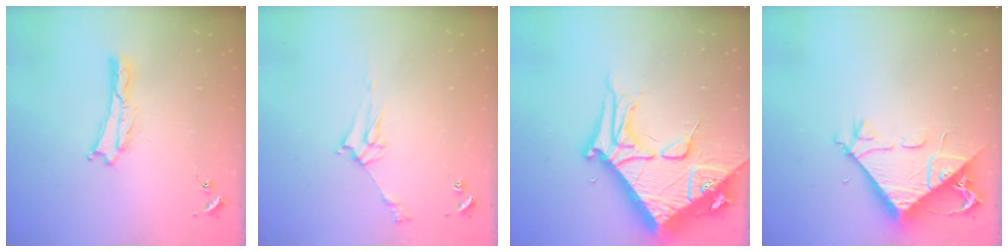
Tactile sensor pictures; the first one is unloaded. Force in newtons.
{"total": 4.3, "press": 4.3, "slide": 0.5}
{"total": 15.4, "press": 15.3, "slide": 1.7}
{"total": 9.3, "press": 9.2, "slide": 0.9}